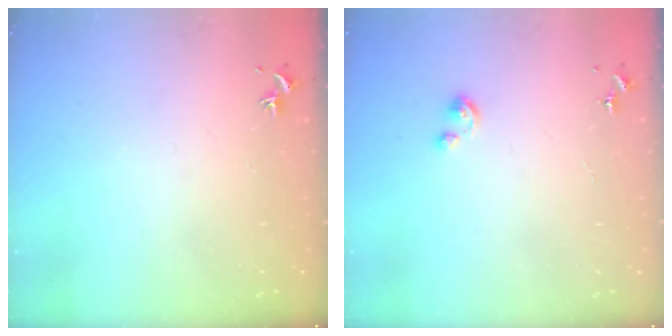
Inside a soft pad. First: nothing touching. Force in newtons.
{"total": 2.3, "press": 2.3, "slide": 0.3}